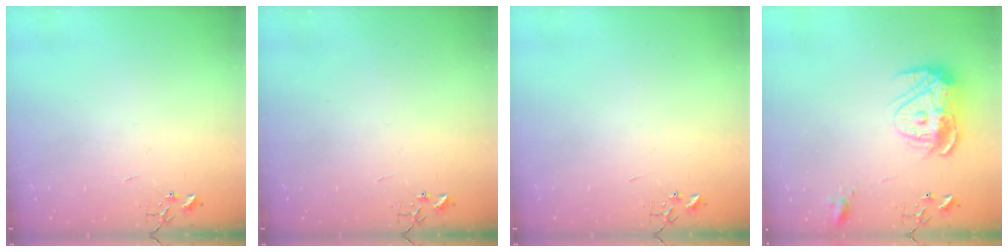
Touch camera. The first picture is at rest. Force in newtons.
{"total": 0.0}
{"total": 0.0}
{"total": 14.9, "press": 14.9, "slide": 1.4}